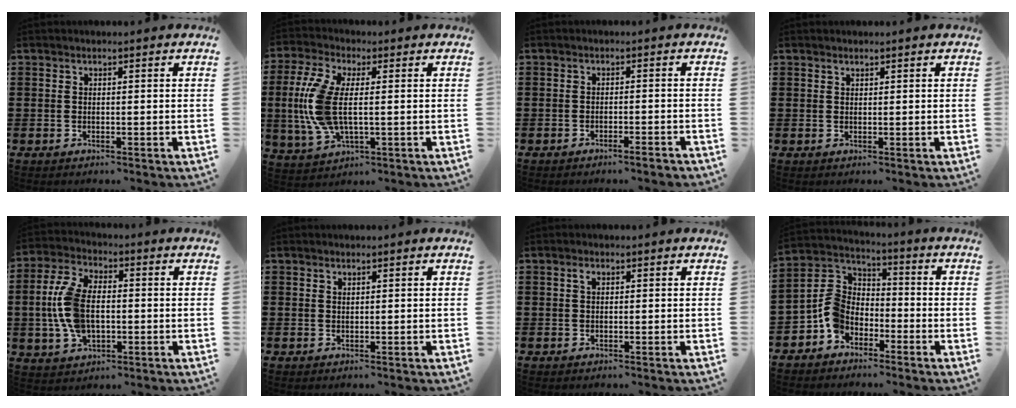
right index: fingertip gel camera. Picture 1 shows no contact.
{"total": 9.9, "force": [0.4, 4.3, 8.9], "torque": [-0.221, -0.012, -0.001]}
{"total": 1.6, "force": [-1.4, -0.2, 0.8], "torque": [-0.014, -0.002, -0.027]}
{"total": 0.6, "force": [0.5, 0.3, 0.1], "torque": [-0.003, 0.002, 0.010]}
{"total": 9.5, "force": [-0.7, 5.6, 7.7], "torque": [-0.190, 0.003, -0.020]}
{"total": 0.6, "force": [0.5, 0.2, 0.2], "torque": [-0.005, 0.001, 0.009]}
{"total": 1.0, "force": [0.4, 0.6, 0.7], "torque": [-0.016, 0.005, 0.006]}
{"total": 6.8, "force": [-2.9, 5.4, 3.0], "torque": [-0.100, 0.008, -0.065]}